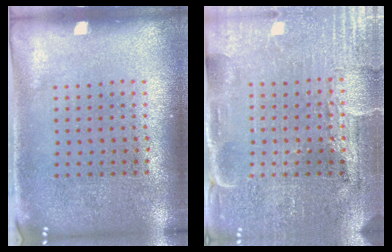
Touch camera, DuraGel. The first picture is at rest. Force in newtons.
{"total": 4.0, "press": 3.8, "slide": 1.4}